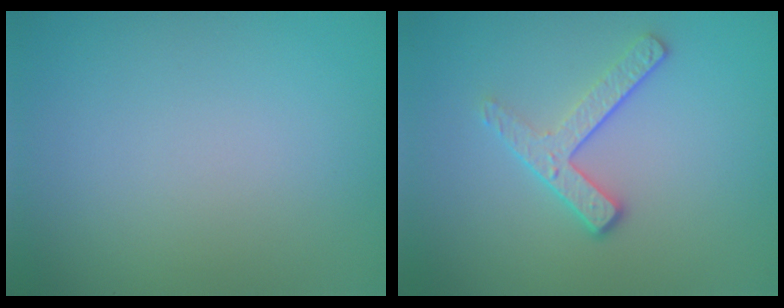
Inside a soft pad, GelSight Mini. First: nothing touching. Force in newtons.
{"total": 3.1, "press": 2.5, "slide": 1.8}